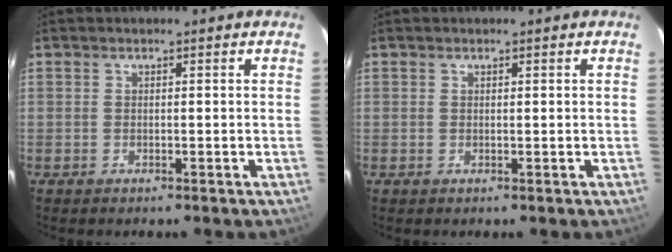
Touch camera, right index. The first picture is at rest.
{"total": 0.0}